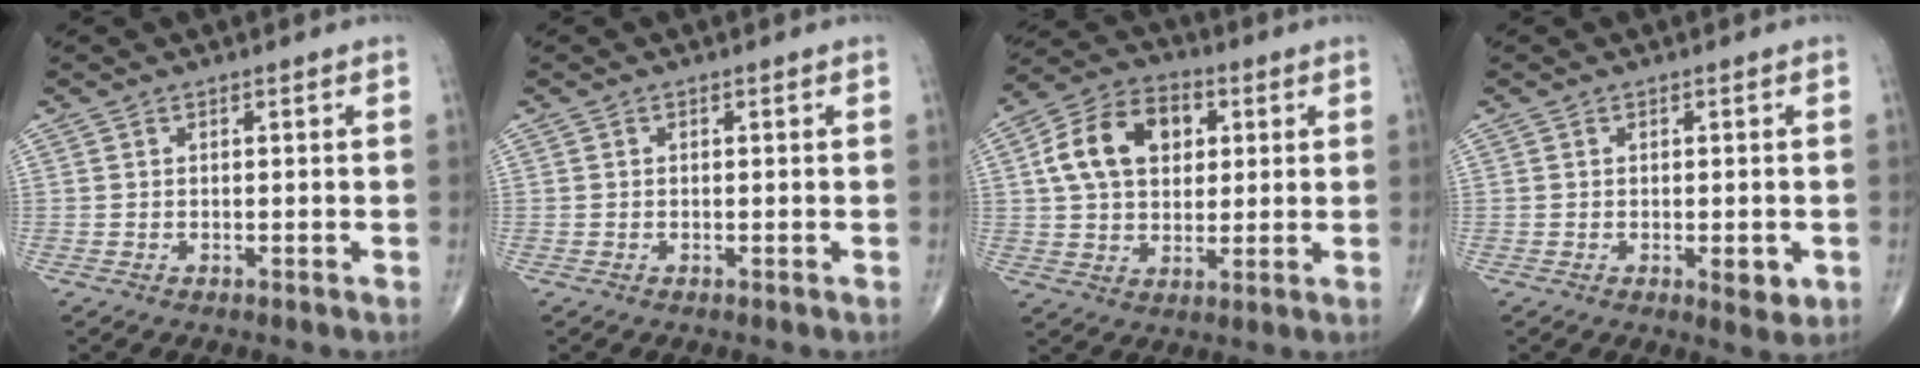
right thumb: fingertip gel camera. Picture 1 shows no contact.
{"total": 0.0}
{"total": 14.2, "force": [3.3, 9.9, 9.6], "torque": [-0.145, 0.010, 0.050]}
{"total": 3.6, "force": [-0.9, 1.5, 3.1], "torque": [-0.033, -0.006, -0.008]}